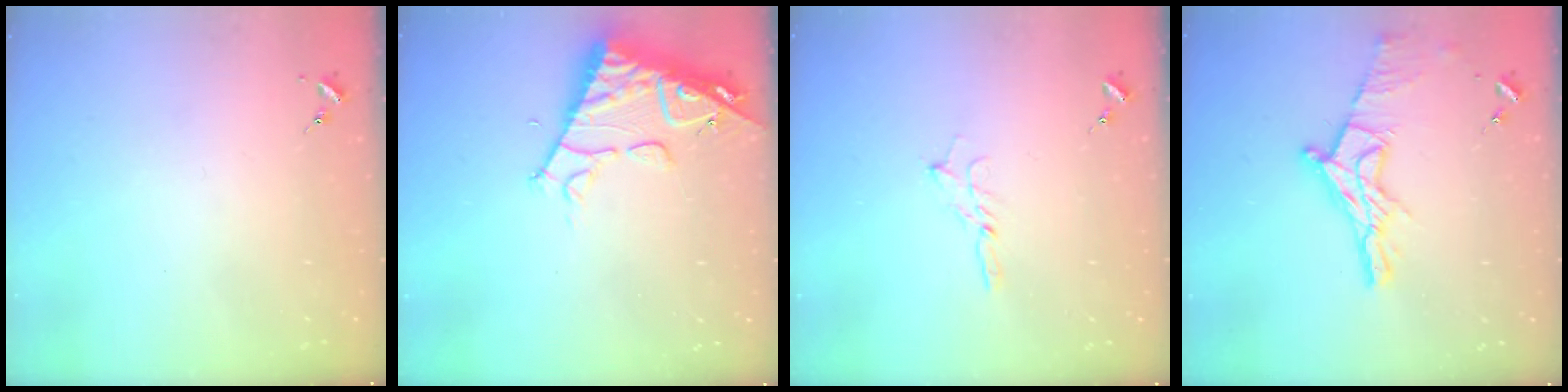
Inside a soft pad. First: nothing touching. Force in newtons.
{"total": 12.3, "press": 12.2, "slide": 1.6}
{"total": 2.9, "press": 2.9, "slide": 0.2}
{"total": 15.7, "press": 15.7, "slide": 1.0}